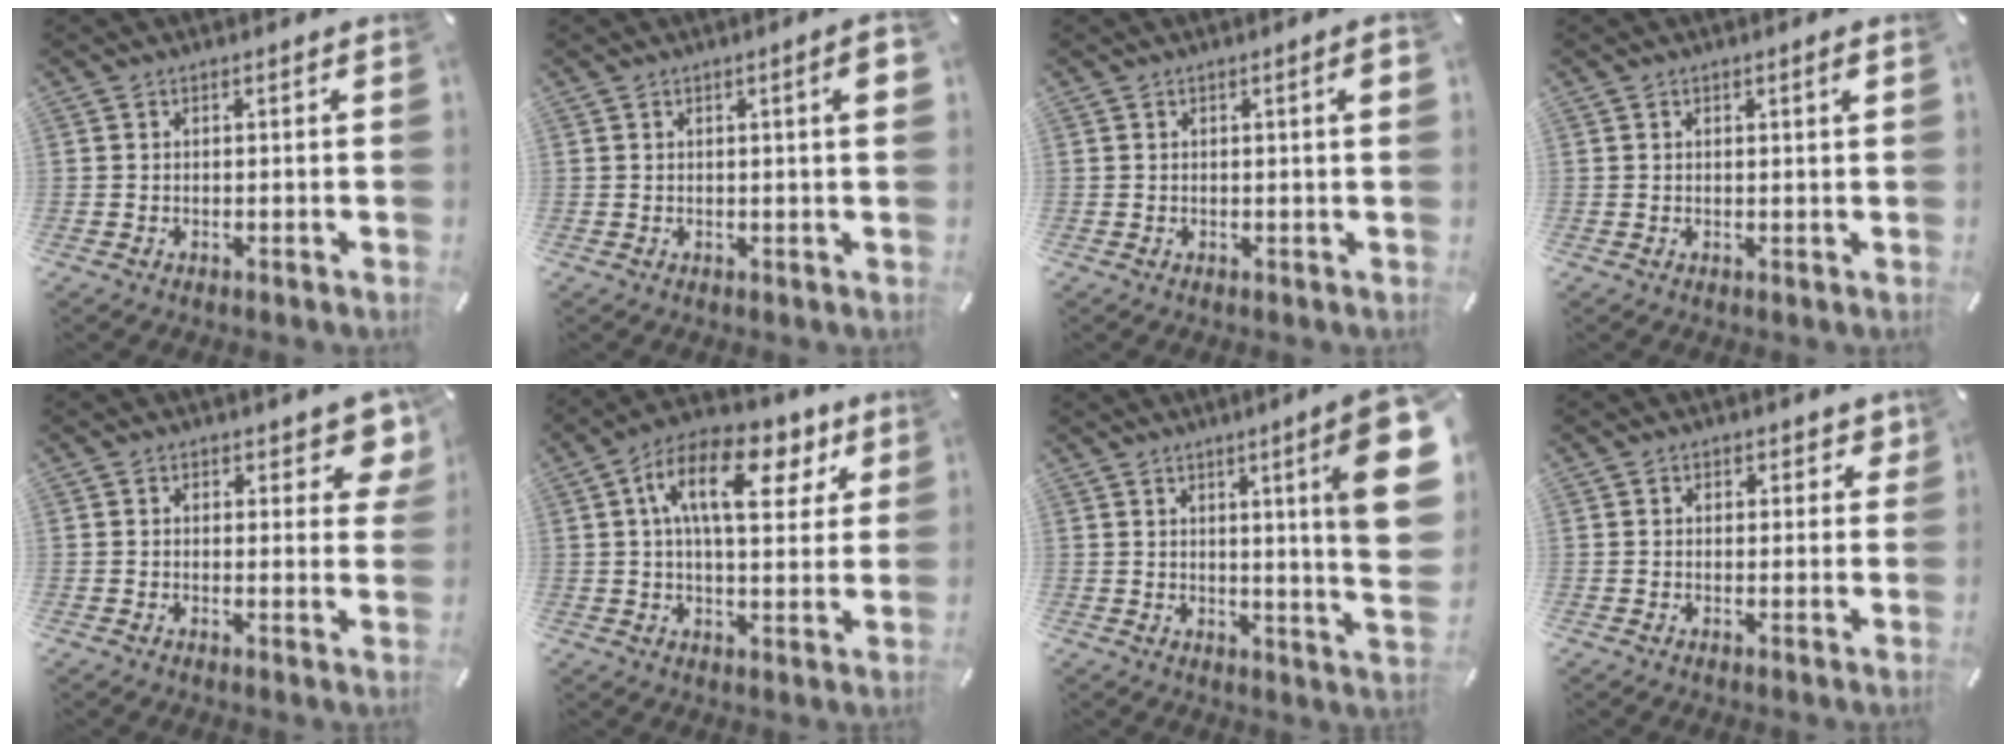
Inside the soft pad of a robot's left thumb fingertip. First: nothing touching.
{"total": 4.1, "force": [0.9, 0.5, 4.0], "torque": [-0.057, -0.003, 0.009]}
{"total": 2.5, "force": [0.6, 0.3, 2.4], "torque": [-0.037, 0.000, 0.006]}
{"total": 1.5, "force": [0.7, 0.1, 1.3], "torque": [-0.026, 0.000, 0.011]}
{"total": 5.9, "force": [3.6, 3.1, 3.6], "torque": [-0.030, -0.018, 0.057]}
{"total": 16.5, "force": [6.7, 8.2, 12.7], "torque": [-0.210, -0.011, 0.110]}
{"total": 16.6, "force": [5.5, 1.0, 15.7], "torque": [-0.227, -0.043, 0.072]}
{"total": 2.2, "force": [0.9, 1.7, 1.1], "torque": [0.009, -0.007, 0.007]}